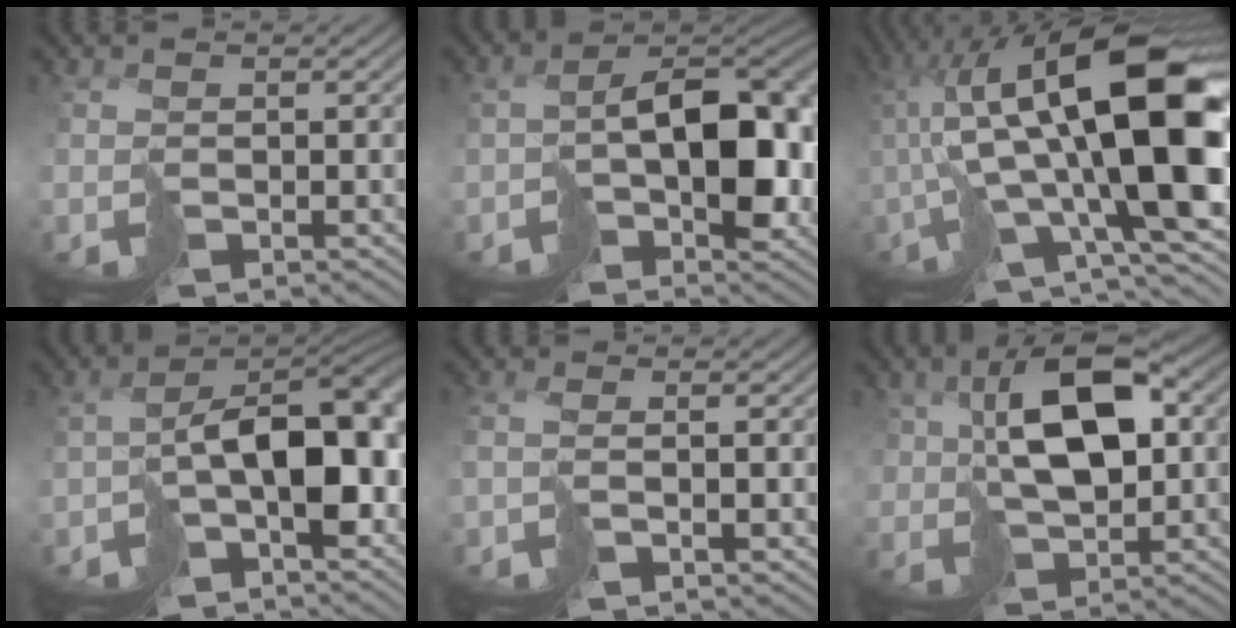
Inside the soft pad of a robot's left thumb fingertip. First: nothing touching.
{"total": 9.6, "force": [-1.8, 5.2, 7.9], "torque": [-0.116, 0.001, -0.021]}
{"total": 20.0, "force": [1.6, 7.6, 18.4], "torque": [-0.318, 0.012, 0.032]}
{"total": 12.1, "force": [-3.6, 6.1, 9.8], "torque": [-0.143, -0.015, -0.048]}
{"total": 2.0, "force": [-1.0, -0.1, 1.8], "torque": [-0.046, 0.003, -0.019]}
{"total": 10.8, "force": [2.7, 6.5, 8.2], "torque": [-0.144, 0.011, 0.060]}